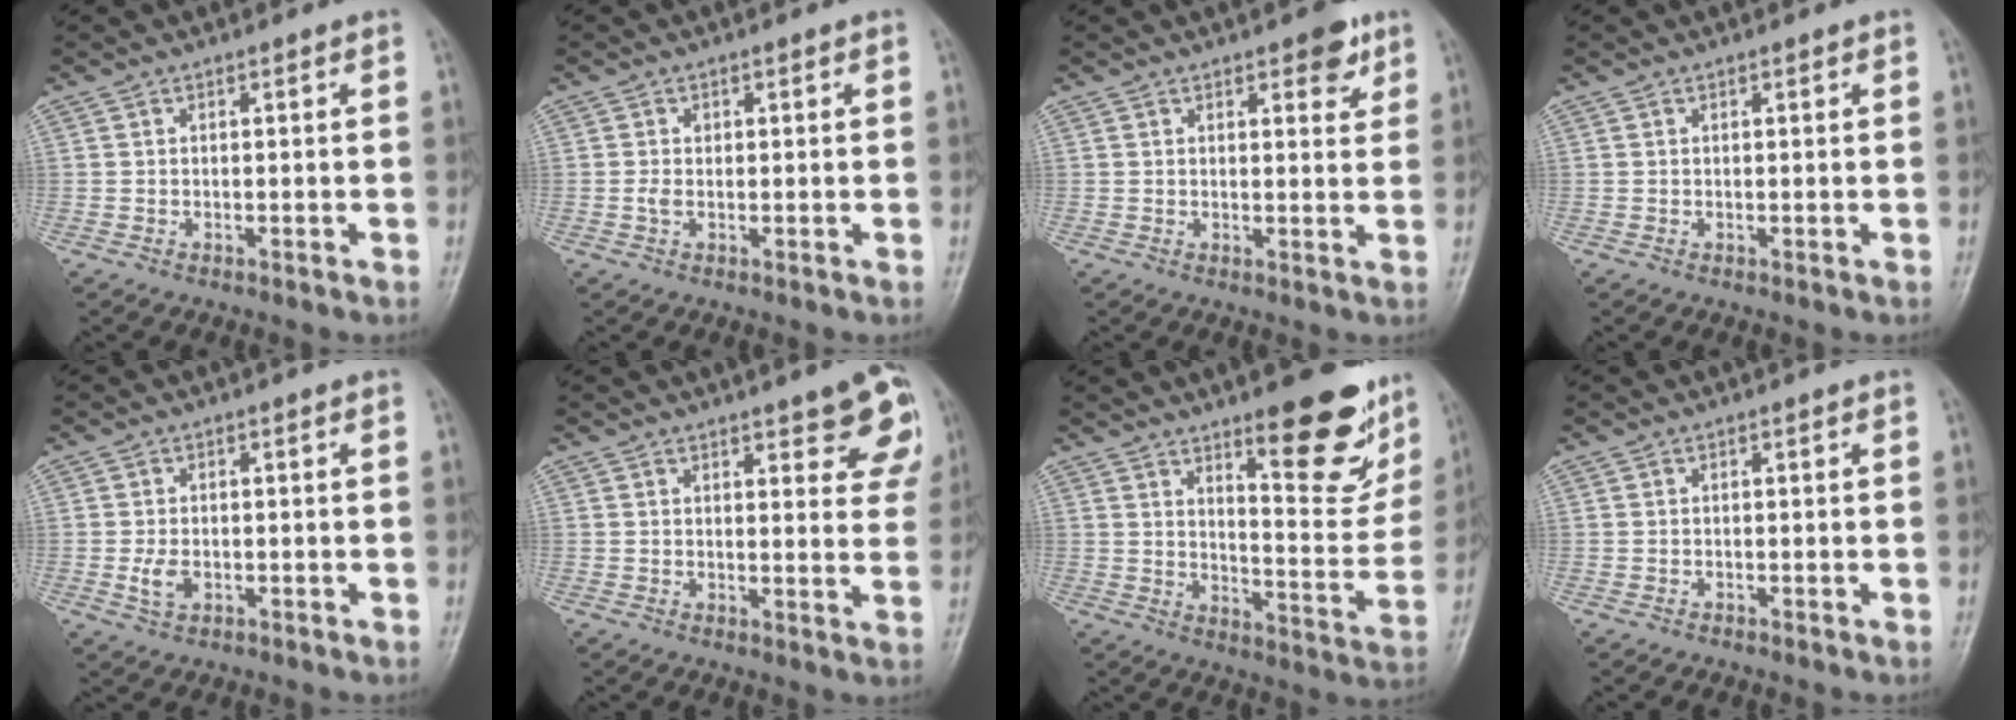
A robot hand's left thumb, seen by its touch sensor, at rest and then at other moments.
{"total": 1.5, "force": [0.0, 1.1, 1.1], "torque": [-0.022, 0.001, 0.000]}
{"total": 4.4, "force": [2.6, 2.0, 2.9], "torque": [-0.019, -0.011, 0.029]}
{"total": 0.0}
{"total": 3.1, "force": [-0.7, 1.9, 2.3], "torque": [-0.044, -0.001, -0.012]}
{"total": 10.3, "force": [5.5, 3.4, 8.0], "torque": [-0.062, -0.024, 0.065]}
{"total": 16.5, "force": [10.5, 4.9, 11.7], "torque": [-0.107, -0.075, 0.155]}
{"total": 0.0}